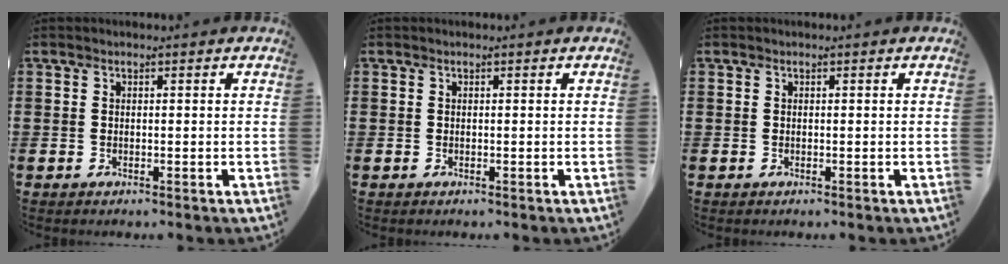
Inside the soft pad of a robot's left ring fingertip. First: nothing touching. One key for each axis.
{"total": 0.0}
{"total": 0.0}